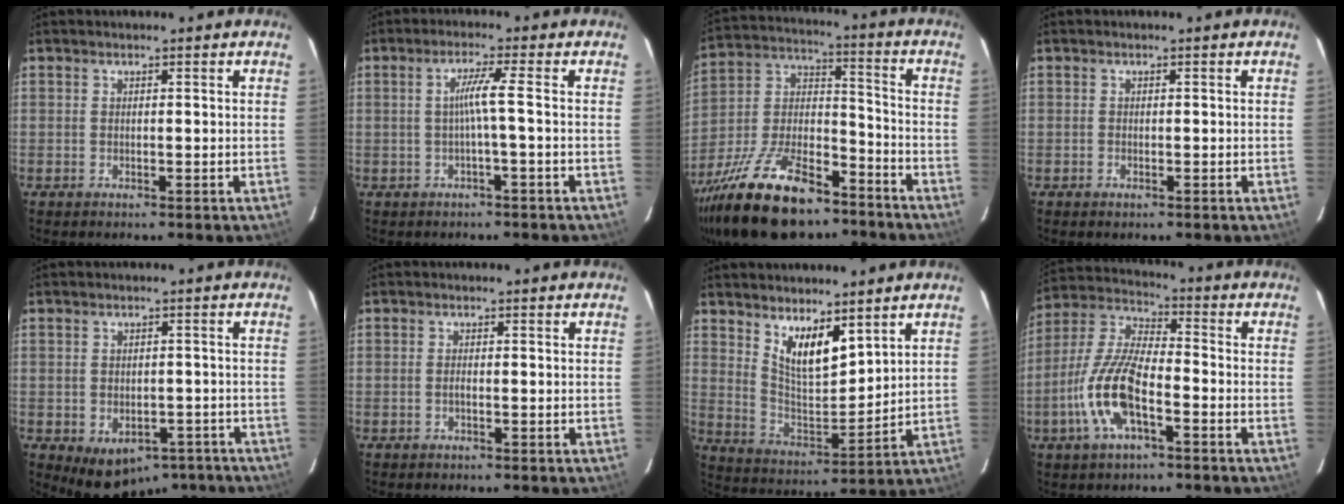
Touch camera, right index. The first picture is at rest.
{"total": 3.5, "force": [-0.7, -1.0, 3.3], "torque": [-0.066, -0.001, -0.011]}
{"total": 24.8, "force": [-17.0, 10.6, 14.6], "torque": [-0.294, -0.004, -0.279]}
{"total": 0.6, "force": [-0.4, 0.4, 0.3], "torque": [-0.004, -0.001, -0.008]}
{"total": 9.7, "force": [-6.2, 6.4, 3.7], "torque": [-0.062, 0.012, -0.057]}
{"total": 0.8, "force": [-0.3, 0.2, 0.7], "torque": [-0.016, 0.001, -0.007]}
{"total": 9.7, "force": [6.5, 3.6, 6.3], "torque": [-0.109, -0.010, 0.130]}
{"total": 13.6, "force": [-5.3, 4.7, 11.6], "torque": [-0.251, -0.002, -0.105]}